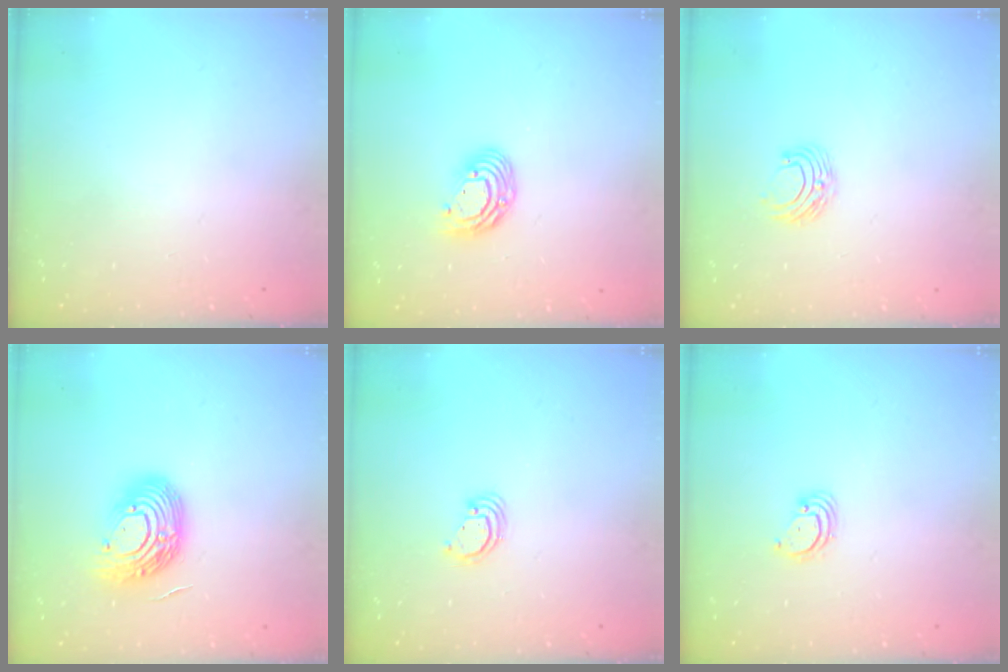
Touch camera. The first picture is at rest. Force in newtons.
{"total": 9.8, "press": 9.7, "slide": 1.7}
{"total": 6.3, "press": 6.3, "slide": 0.5}
{"total": 15.3, "press": 15.3, "slide": 0.9}
{"total": 3.6, "press": 3.6, "slide": 0.2}
{"total": 3.4, "press": 3.4, "slide": 0.1}